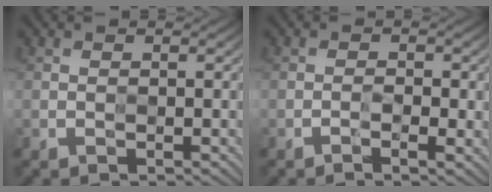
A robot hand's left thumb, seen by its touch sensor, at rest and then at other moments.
{"total": 1.2, "force": [-0.6, 0.0, 1.0], "torque": [-0.021, -0.002, -0.012]}